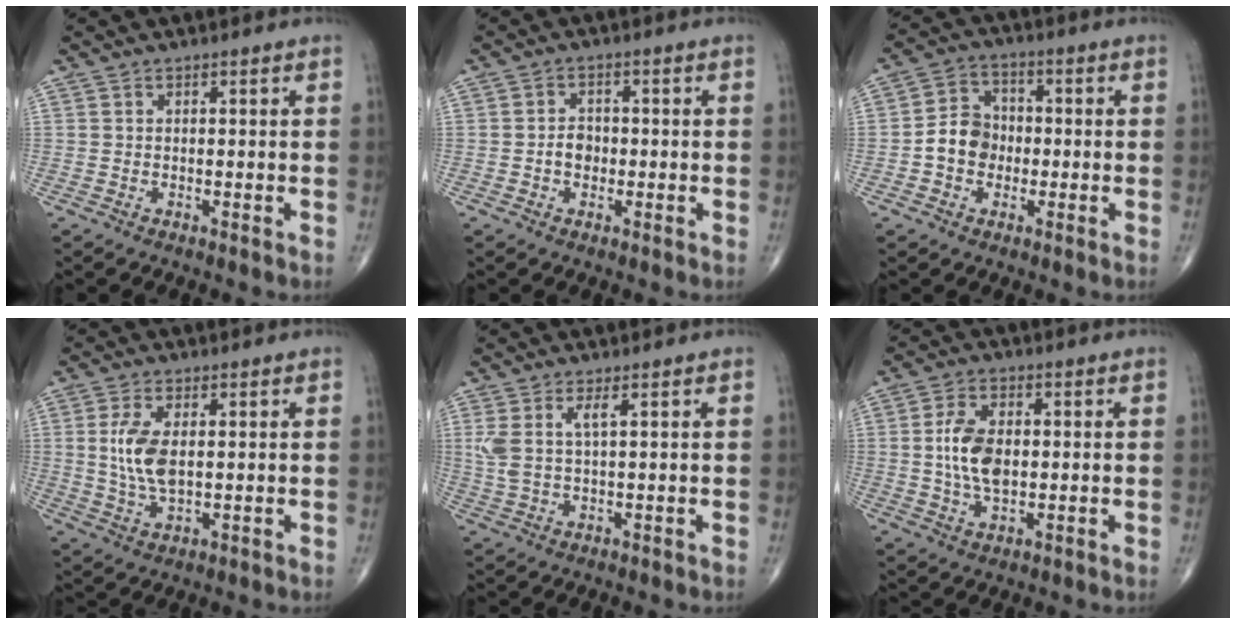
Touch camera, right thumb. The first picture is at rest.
{"total": 3.0, "force": [-0.6, 2.3, 1.7], "torque": [-0.015, 0.009, -0.016]}
{"total": 7.5, "force": [-1.3, 6.3, 3.8], "torque": [-0.044, 0.027, -0.036]}
{"total": 7.7, "force": [0.8, 3.7, 6.7], "torque": [-0.141, -0.007, 0.019]}
{"total": 4.8, "force": [1.6, 1.4, 4.3], "torque": [-0.113, -0.005, 0.041]}
{"total": 8.4, "force": [0.3, 4.7, 6.9], "torque": [-0.130, 0.000, 0.005]}